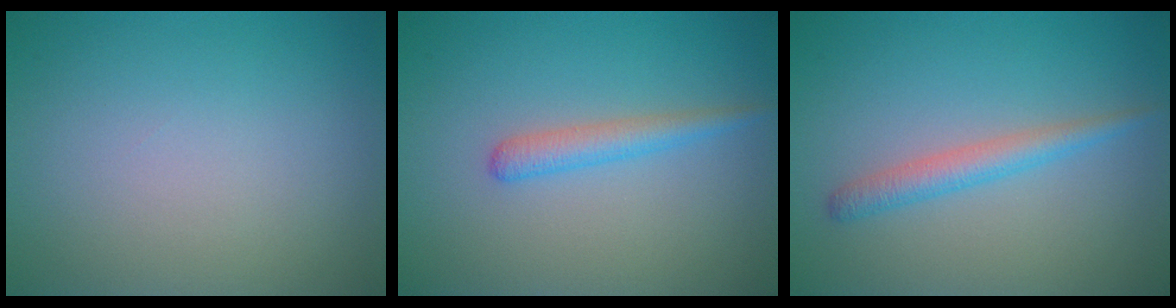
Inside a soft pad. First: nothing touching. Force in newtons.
{"total": 2.0, "press": 1.9, "slide": 0.1}
{"total": 2.2, "press": 2.2, "slide": 0.1}